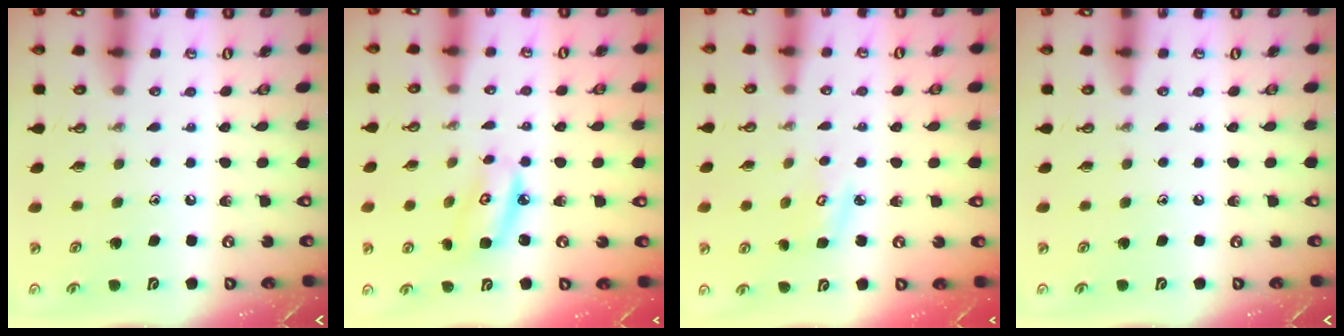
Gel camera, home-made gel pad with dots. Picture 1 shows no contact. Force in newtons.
{"total": 6.0, "press": 6.0, "slide": 0.2}
{"total": 4.0, "press": 3.9, "slide": 0.3}
{"total": 0.0}